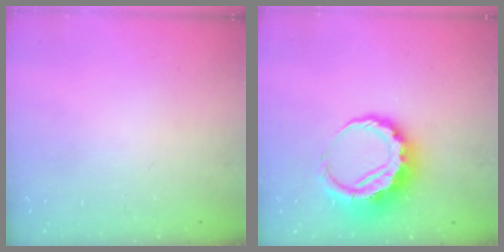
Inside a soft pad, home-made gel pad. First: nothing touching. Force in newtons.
{"total": 9.2, "press": 9.0, "slide": 1.9}